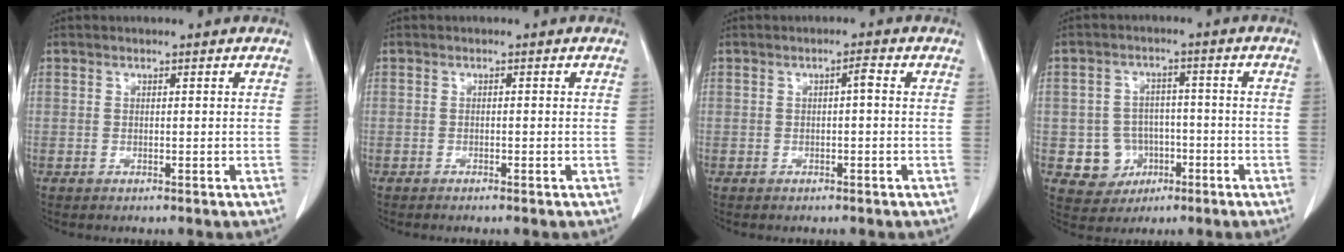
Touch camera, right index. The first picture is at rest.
{"total": 0.8, "force": [-0.4, 0.3, 0.7], "torque": [-0.018, -0.001, -0.006]}
{"total": 1.8, "force": [0.2, 0.5, 1.7], "torque": [-0.033, 0.009, 0.005]}
{"total": 7.4, "force": [-2.1, 6.8, 1.9], "torque": [-0.034, 0.016, -0.021]}